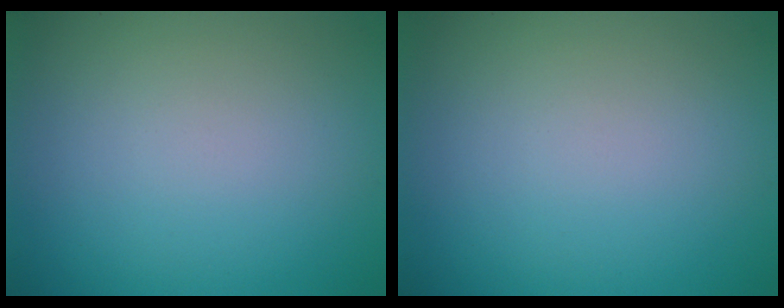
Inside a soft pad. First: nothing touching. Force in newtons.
{"total": 0.0}